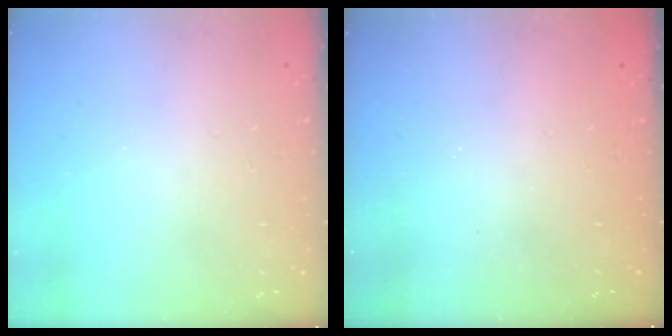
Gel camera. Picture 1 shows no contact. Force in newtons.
{"total": 2.4, "press": 2.3, "slide": 0.8}